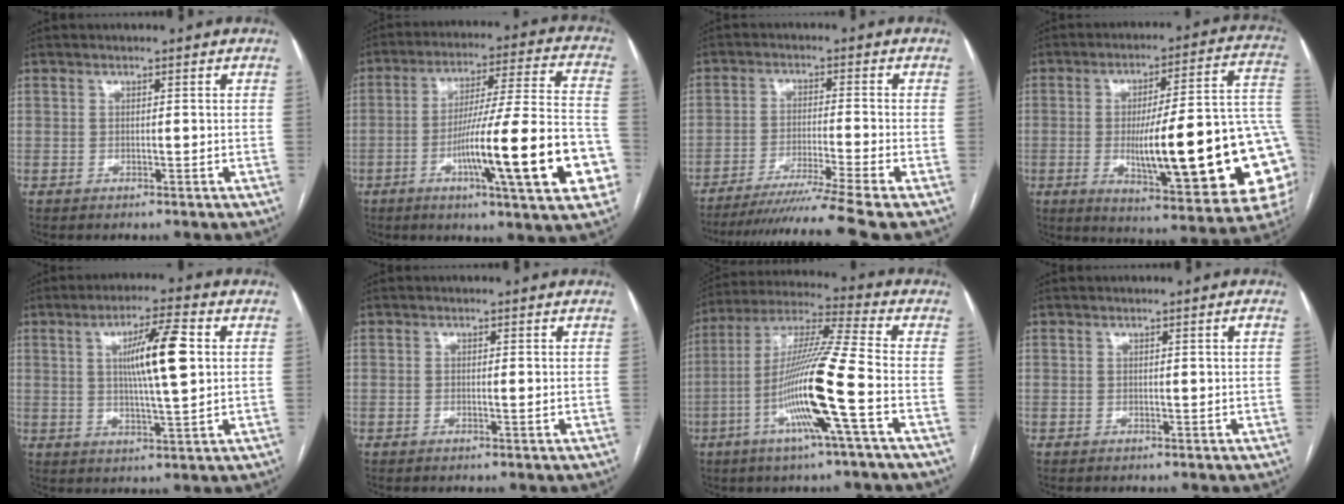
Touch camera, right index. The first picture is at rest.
{"total": 21.4, "force": [-7.0, 1.2, 20.2], "torque": [-0.274, 0.000, -0.102]}
{"total": 13.2, "force": [-11.0, -3.5, 6.4], "torque": [-0.085, -0.030, -0.173]}
{"total": 27.2, "force": [-4.1, 4.1, 26.6], "torque": [-0.293, 0.006, -0.054]}
{"total": 9.9, "force": [1.9, 0.7, 9.7], "torque": [-0.167, 0.003, 0.033]}
{"total": 0.8, "force": [-0.1, 0.1, 0.8], "torque": [-0.014, -0.001, -0.001]}
{"total": 15.9, "force": [-4.9, -1.3, 15.0], "torque": [-0.294, -0.008, -0.102]}
{"total": 0.6, "force": [0.1, -0.1, 0.6], "torque": [-0.009, 0.002, 0.002]}